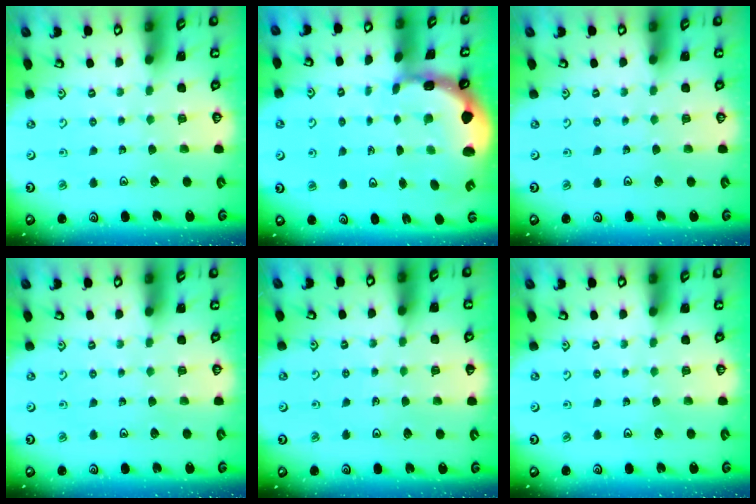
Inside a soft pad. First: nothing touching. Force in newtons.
{"total": 2.1, "press": 1.9, "slide": 1.0}
{"total": 0.0}
{"total": 0.0}
{"total": 3.0, "press": 3.0, "slide": 0.3}
{"total": 0.0}